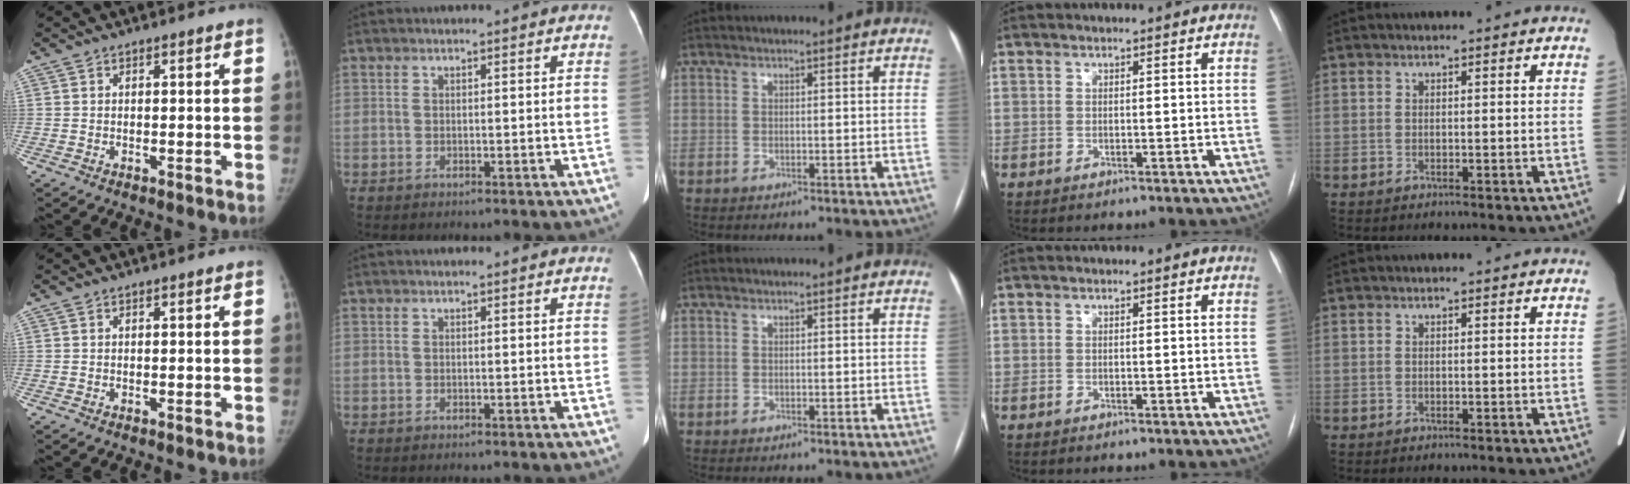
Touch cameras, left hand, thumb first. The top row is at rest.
{}